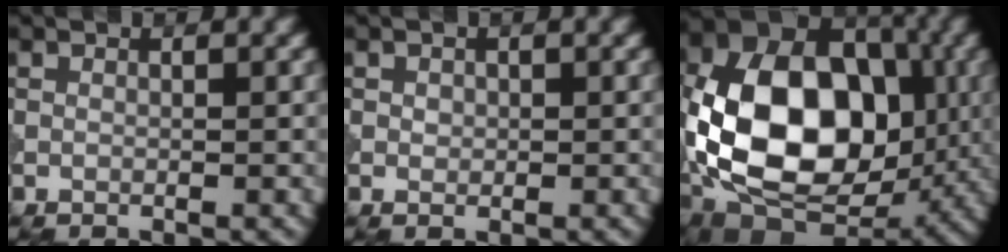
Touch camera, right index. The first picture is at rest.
{"total": 0.7, "force": [0.1, 0.6, 0.3], "torque": [-0.006, -0.002, 0.001]}
{"total": 16.5, "force": [-1.0, 10.9, 12.3], "torque": [-0.218, -0.006, -0.031]}